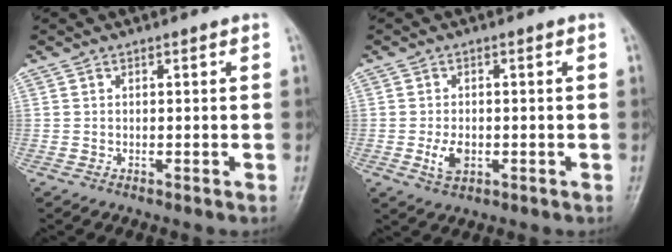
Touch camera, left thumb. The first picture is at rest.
{"total": 3.9, "force": [-0.9, 2.4, 2.9], "torque": [-0.051, -0.003, -0.012]}